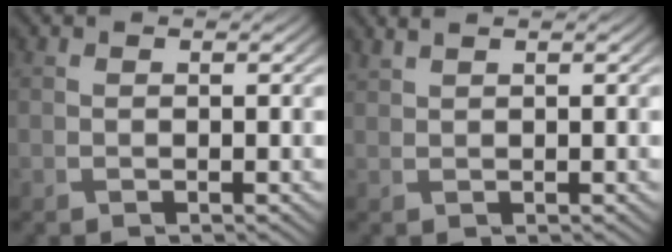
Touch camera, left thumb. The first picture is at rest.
{"total": 1.1, "force": [1.0, 0.1, 0.5], "torque": [-0.019, 0.005, 0.021]}